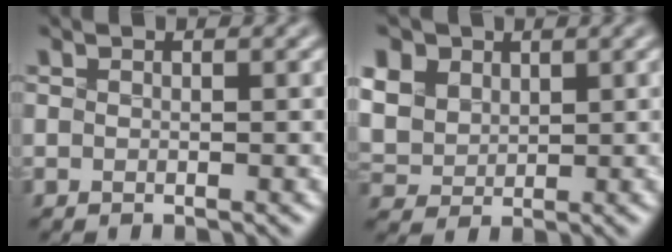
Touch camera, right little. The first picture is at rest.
{"total": 10.9, "force": [4.9, 8.2, 5.4], "torque": [-0.136, 0.034, 0.085]}